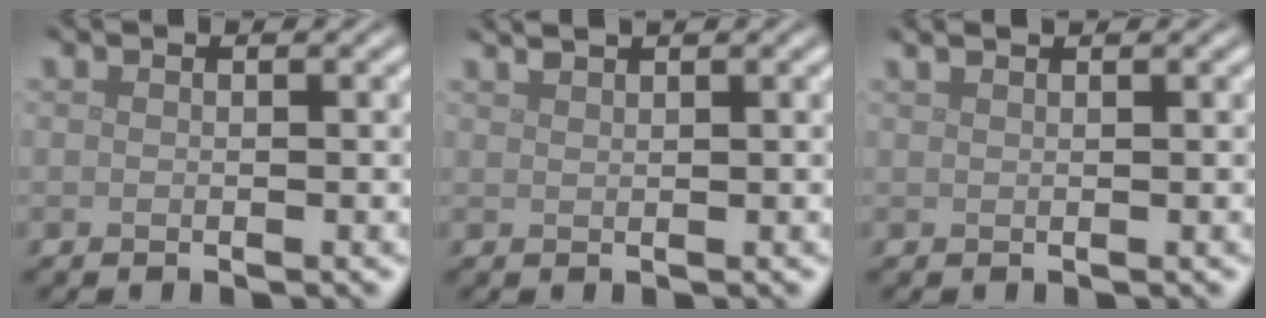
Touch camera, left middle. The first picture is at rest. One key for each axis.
{"total": 1.6, "fx": 1.4, "fy": 0.4, "fz": 0.7, "tx": -0.007, "ty": 0.005, "tz": 0.017}
{"total": 1.7, "fx": 1.3, "fy": 0.6, "fz": 0.9, "tx": -0.012, "ty": 0.006, "tz": 0.005}